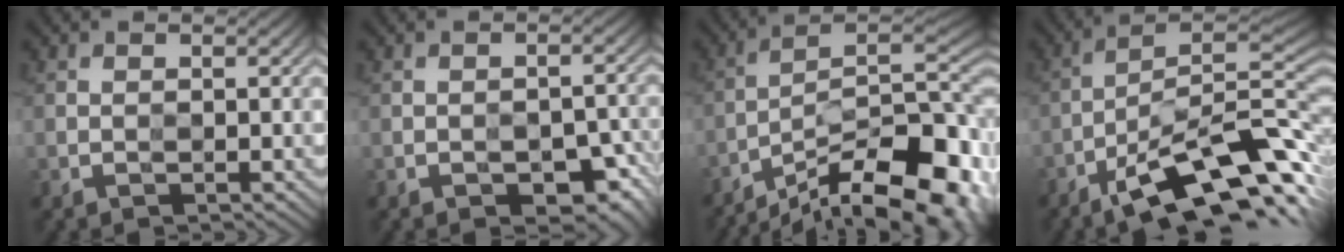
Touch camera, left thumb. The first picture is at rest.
{"total": 5.5, "force": [-2.8, 2.7, 3.9], "torque": [-0.051, 0.000, -0.032]}
{"total": 17.1, "force": [-11.4, 4.6, 11.8], "torque": [-0.164, -0.003, -0.184]}
{"total": 14.1, "force": [-7.3, 3.9, 11.5], "torque": [-0.197, -0.004, -0.129]}